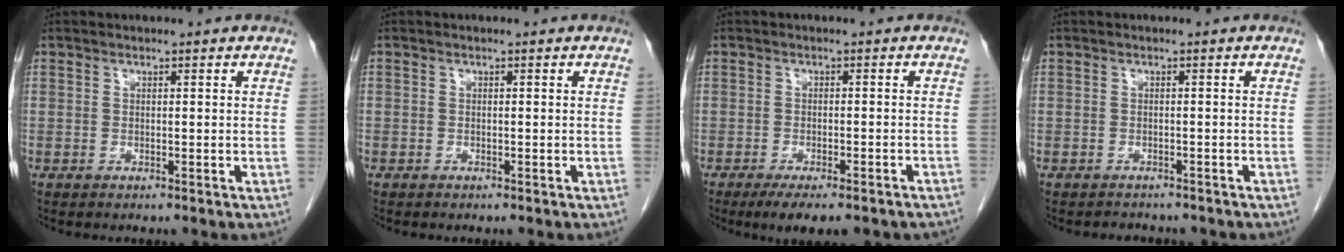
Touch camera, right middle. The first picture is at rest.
{"total": 0.0}
{"total": 10.2, "force": [-8.1, 2.3, 5.7], "torque": [-0.064, -0.007, -0.105]}
{"total": 3.5, "force": [-3.1, 1.5, 0.7], "torque": [-0.012, 0.000, -0.036]}